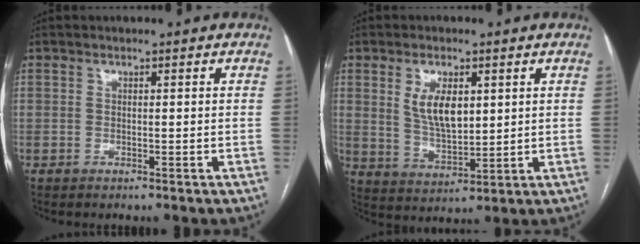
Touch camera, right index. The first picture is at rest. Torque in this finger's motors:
{"motor_torque": [0.22, 0.08, 0.17, 0.07]}